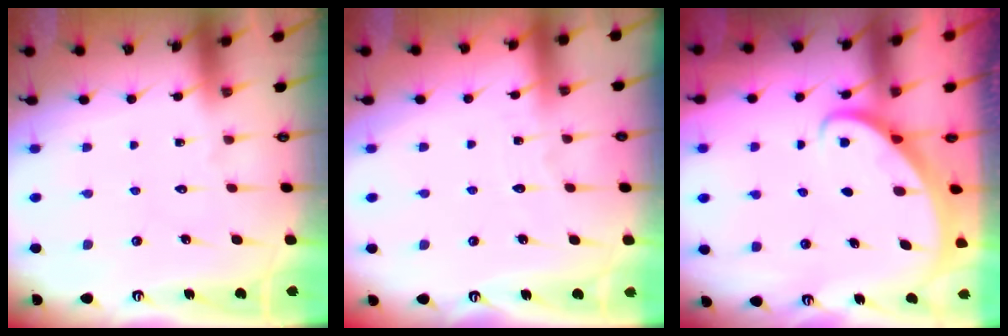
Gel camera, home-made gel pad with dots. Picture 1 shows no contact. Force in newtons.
{"total": 2.6, "press": 2.6, "slide": 0.3}
{"total": 2.8, "press": 2.8, "slide": 0.2}